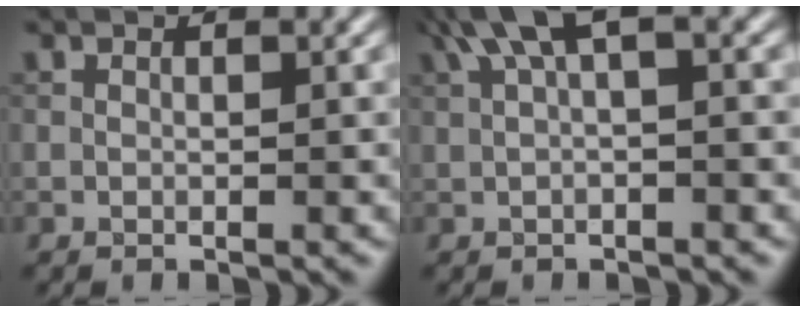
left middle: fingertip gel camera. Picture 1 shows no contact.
{"total": 4.4, "force": [1.9, 1.1, 3.8], "torque": [-0.068, 0.016, 0.032]}